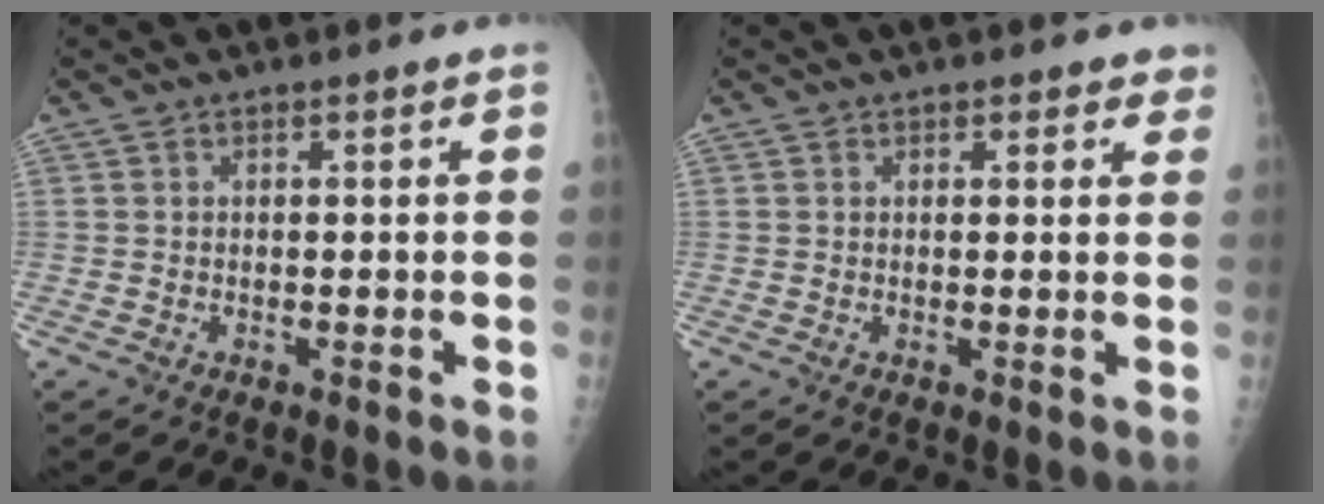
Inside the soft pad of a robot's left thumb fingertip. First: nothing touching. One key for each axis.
{"total": 2.3, "fx": 1.8, "fy": 1.4, "fz": 0.6, "tx": 0.025, "ty": -0.006, "tz": 0.014}